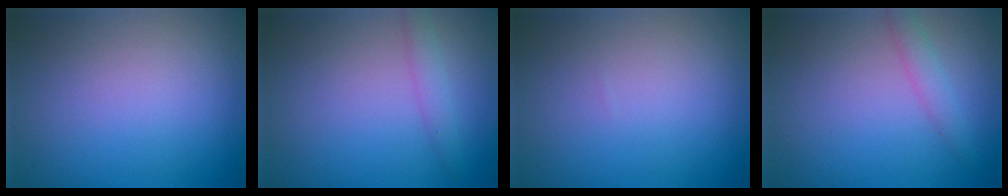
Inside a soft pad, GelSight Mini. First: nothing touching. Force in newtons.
{"total": 1.7, "press": 1.7, "slide": 0.1}
{"total": 0.0}
{"total": 1.7, "press": 1.7, "slide": 0.1}